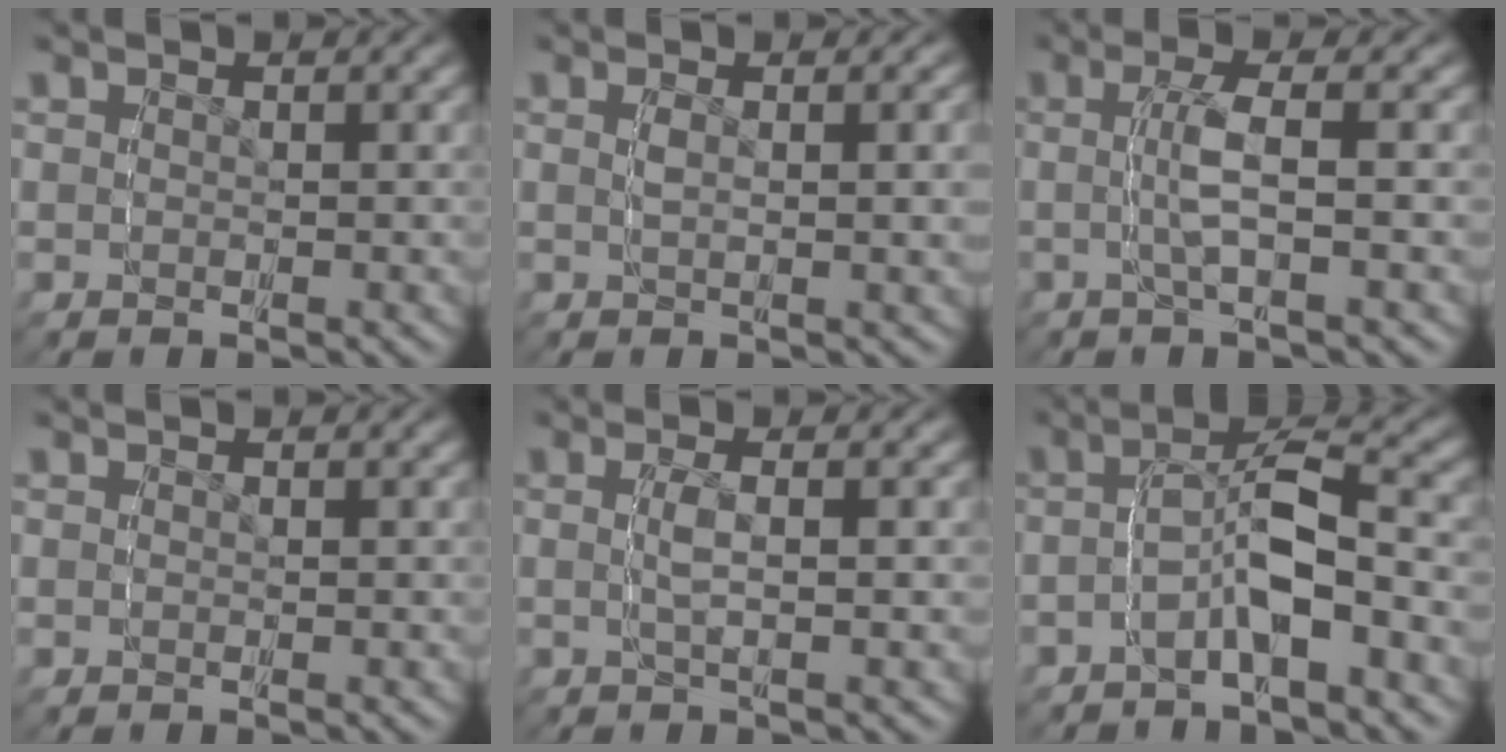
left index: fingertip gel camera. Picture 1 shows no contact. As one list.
[{"total": 2.4, "force": [0.7, 0.1, 2.2], "torque": [-0.034, 0.003, 0.013]}, {"total": 2.8, "force": [0.1, -0.3, 2.8], "torque": [-0.053, 0.008, 0.000]}, {"total": 0.0}, {"total": 1.9, "force": [0.2, -0.2, 1.8], "torque": [-0.039, 0.003, 0.005]}, {"total": 4.2, "force": [-1.7, 0.9, 3.7], "torque": [-0.060, 0.014, -0.033]}]